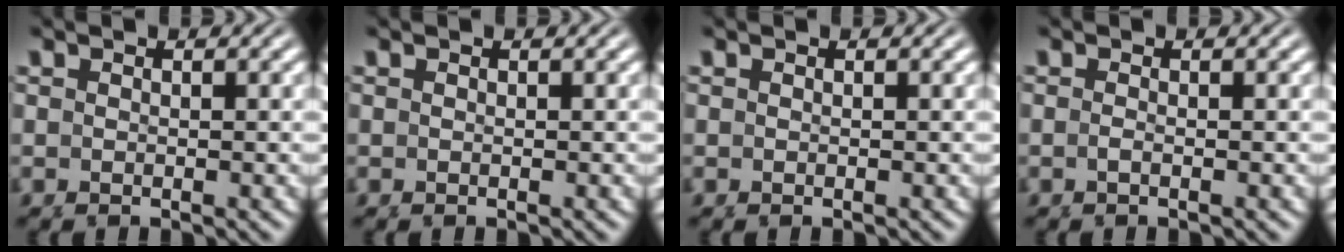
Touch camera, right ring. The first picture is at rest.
{"total": 0.0}
{"total": 0.0}
{"total": 0.6, "force": [-0.2, -0.4, 0.4], "torque": [-0.012, -0.002, -0.003]}